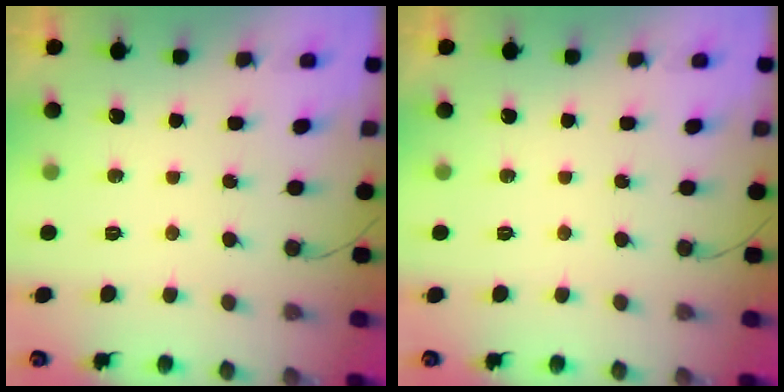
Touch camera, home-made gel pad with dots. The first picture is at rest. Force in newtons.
{"total": 0.0}